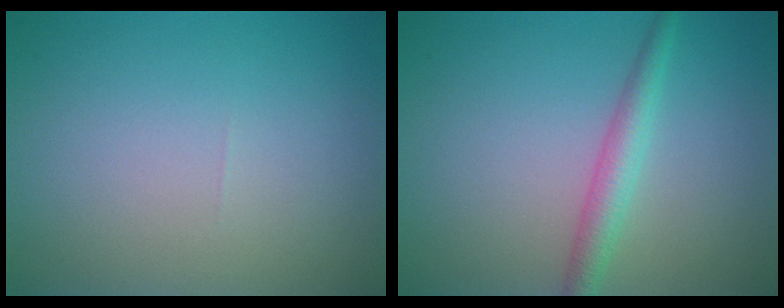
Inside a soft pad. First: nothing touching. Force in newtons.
{"total": 2.6, "press": 2.6, "slide": 0.1}